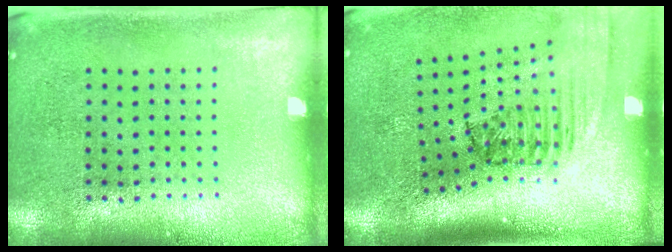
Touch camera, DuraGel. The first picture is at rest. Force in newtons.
{"total": 2.4, "press": 1.7, "slide": 1.7}